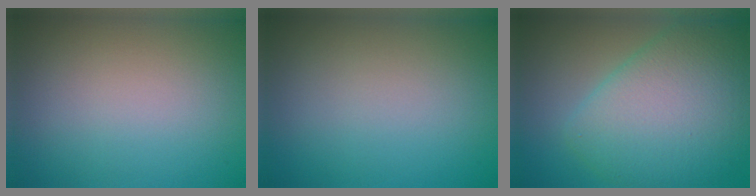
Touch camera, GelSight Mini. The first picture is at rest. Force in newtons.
{"total": 0.0}
{"total": 8.9, "press": 8.9, "slide": 0.2}